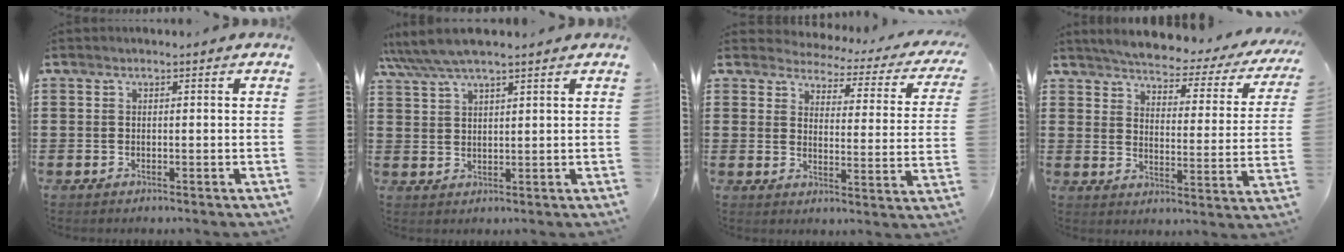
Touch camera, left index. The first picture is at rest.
{"total": 4.6, "force": [3.9, 0.6, 2.4], "torque": [-0.056, -0.005, 0.072]}
{"total": 2.7, "force": [2.6, 0.6, 0.4], "torque": [-0.029, -0.023, 0.037]}
{"total": 3.6, "force": [3.5, 0.1, 1.0], "torque": [-0.043, -0.033, 0.052]}